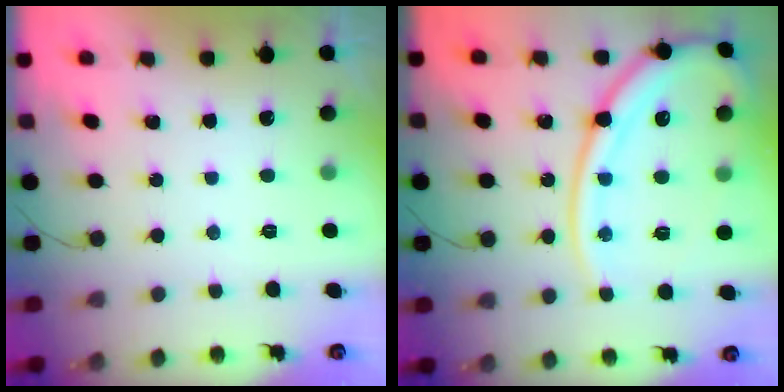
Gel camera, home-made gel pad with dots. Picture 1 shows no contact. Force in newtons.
{"total": 18.2, "press": 18.1, "slide": 2.1}